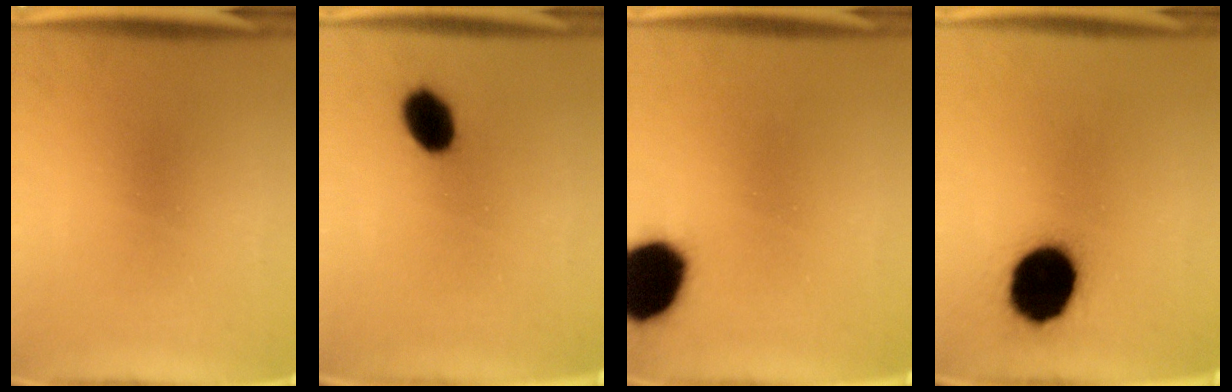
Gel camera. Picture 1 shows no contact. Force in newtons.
{"total": 5.7}
{"total": 17.1}
{"total": 15.9}